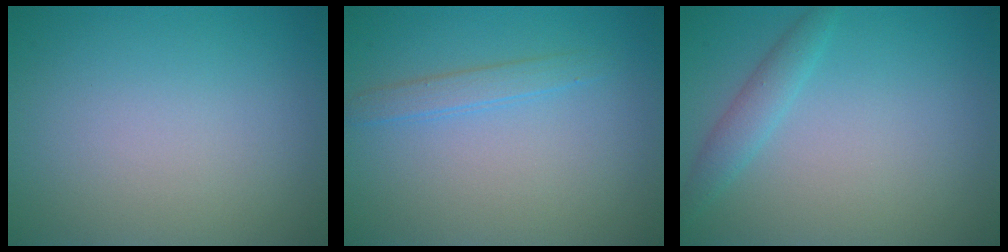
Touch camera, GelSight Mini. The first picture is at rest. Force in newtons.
{"total": 1.6, "press": 1.6, "slide": 0.1}
{"total": 1.8, "press": 1.8, "slide": 0.1}